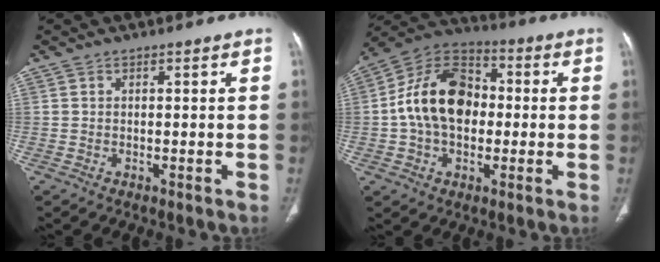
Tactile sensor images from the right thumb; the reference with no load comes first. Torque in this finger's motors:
{"motor_torque": [0.51, 2.41, 1.51, -0.21, 0.16]}